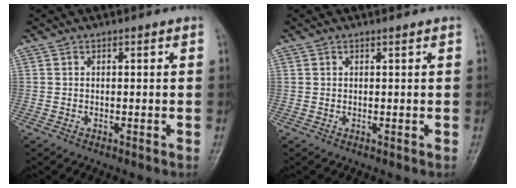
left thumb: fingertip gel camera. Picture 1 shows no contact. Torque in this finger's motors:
{"motor_torque": [-0.57, -0.30, -0.34, -0.25, 0.01]}